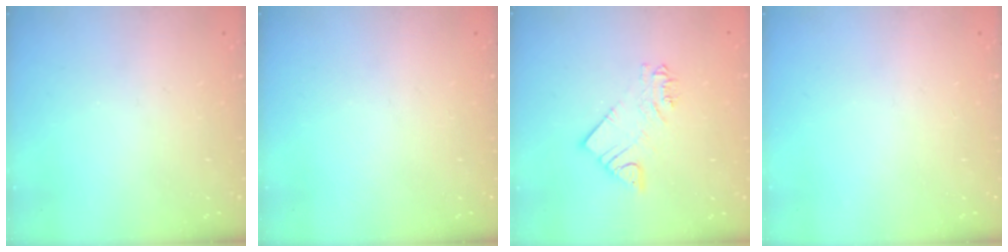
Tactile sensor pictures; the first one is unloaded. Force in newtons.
{"total": 0.0}
{"total": 4.0, "press": 4.0, "slide": 0.2}
{"total": 0.0}